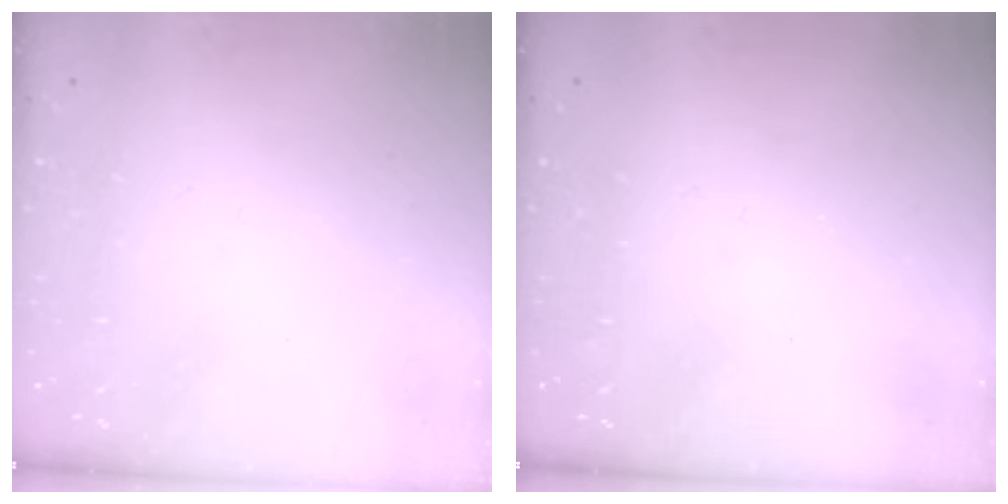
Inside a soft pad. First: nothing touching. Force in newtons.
{"total": 0.0}